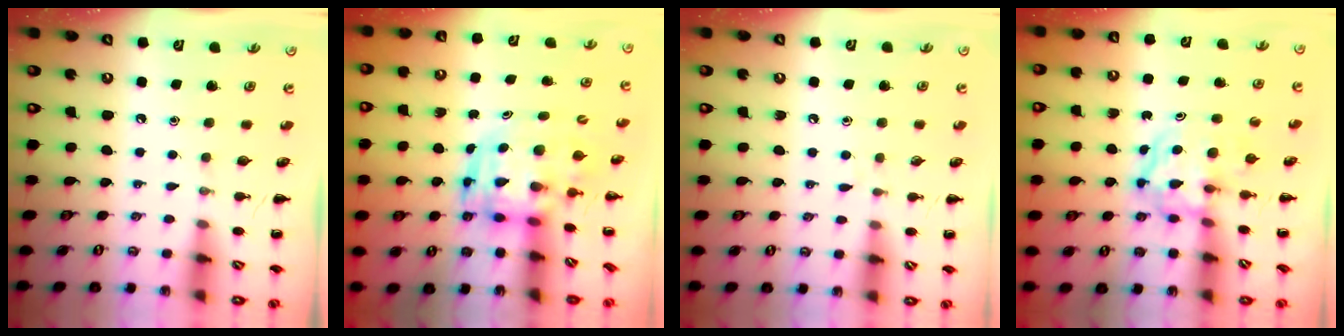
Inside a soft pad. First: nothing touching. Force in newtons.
{"total": 3.9, "press": 3.8, "slide": 0.8}
{"total": 2.8, "press": 2.4, "slide": 1.4}
{"total": 3.9, "press": 3.9, "slide": 0.5}